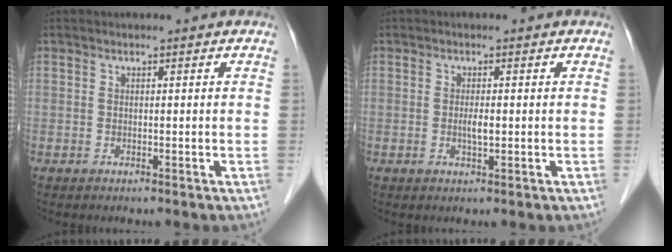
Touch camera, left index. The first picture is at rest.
{"total": 2.8, "force": [-2.3, 0.3, 1.4], "torque": [-0.027, -0.017, -0.044]}